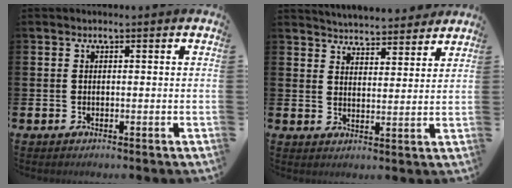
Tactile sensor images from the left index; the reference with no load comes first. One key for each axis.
{"total": 5.0, "fx": 5.0, "fy": 0.5, "fz": -0.2, "tx": -0.009, "ty": -0.035, "tz": 0.088}